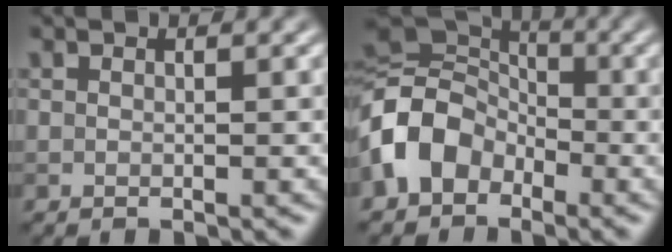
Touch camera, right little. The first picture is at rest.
{"total": 8.2, "force": [-2.8, 6.3, 4.5], "torque": [-0.092, 0.001, -0.072]}